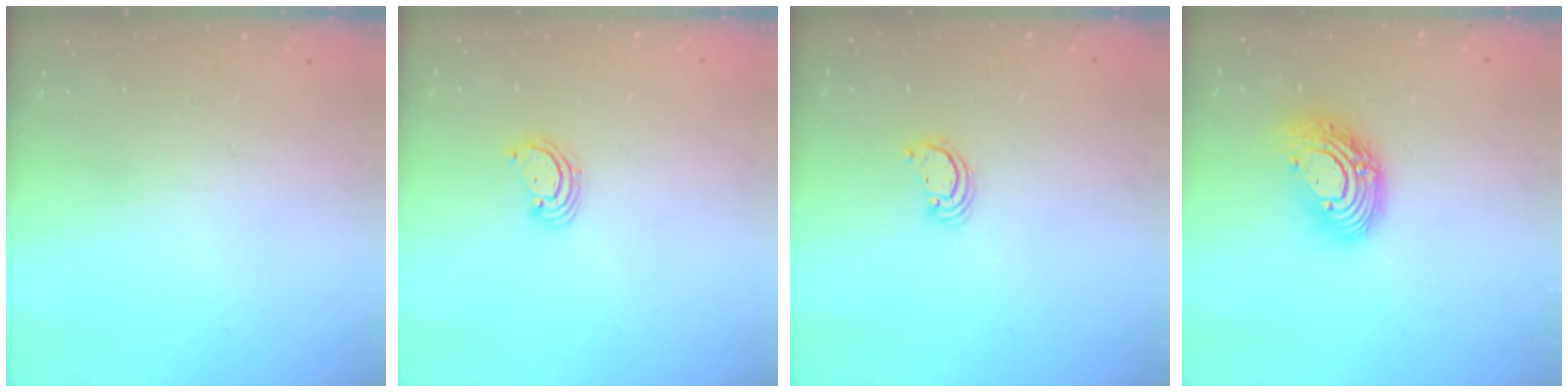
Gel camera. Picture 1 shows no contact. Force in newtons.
{"total": 3.3, "press": 3.3, "slide": 0.3}
{"total": 2.3, "press": 2.3, "slide": 0.3}
{"total": 13.4, "press": 13.3, "slide": 1.4}